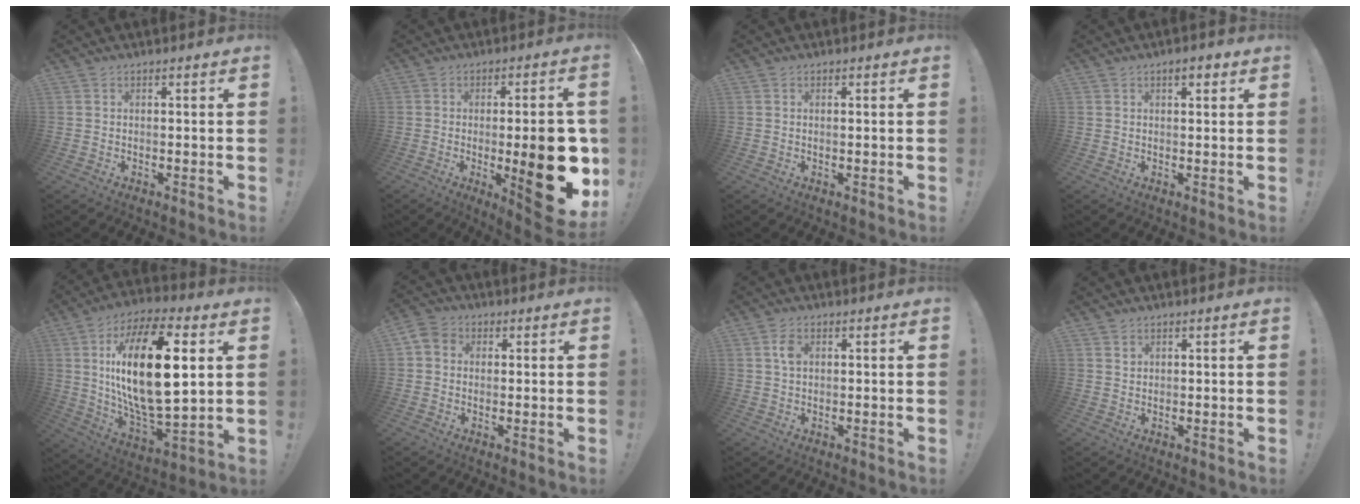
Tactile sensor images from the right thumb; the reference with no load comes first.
{"total": 21.8, "force": [-3.5, 6.8, 20.4], "torque": [-0.260, 0.001, -0.034]}
{"total": 0.6, "force": [0.2, 0.0, 0.6], "torque": [0.001, -0.005, 0.000]}
{"total": 3.3, "force": [1.9, 1.4, 2.3], "torque": [-0.020, -0.005, 0.027]}
{"total": 26.9, "force": [5.1, 11.4, 23.8], "torque": [-0.452, -0.013, 0.080]}
{"total": 4.4, "force": [0.4, 3.8, 2.3], "torque": [-0.045, 0.005, 0.010]}
{"total": 3.2, "force": [0.8, 1.8, 2.6], "torque": [-0.038, 0.000, 0.011]}
{"total": 1.0, "force": [0.6, 0.8, 0.1], "torque": [0.009, -0.005, 0.010]}